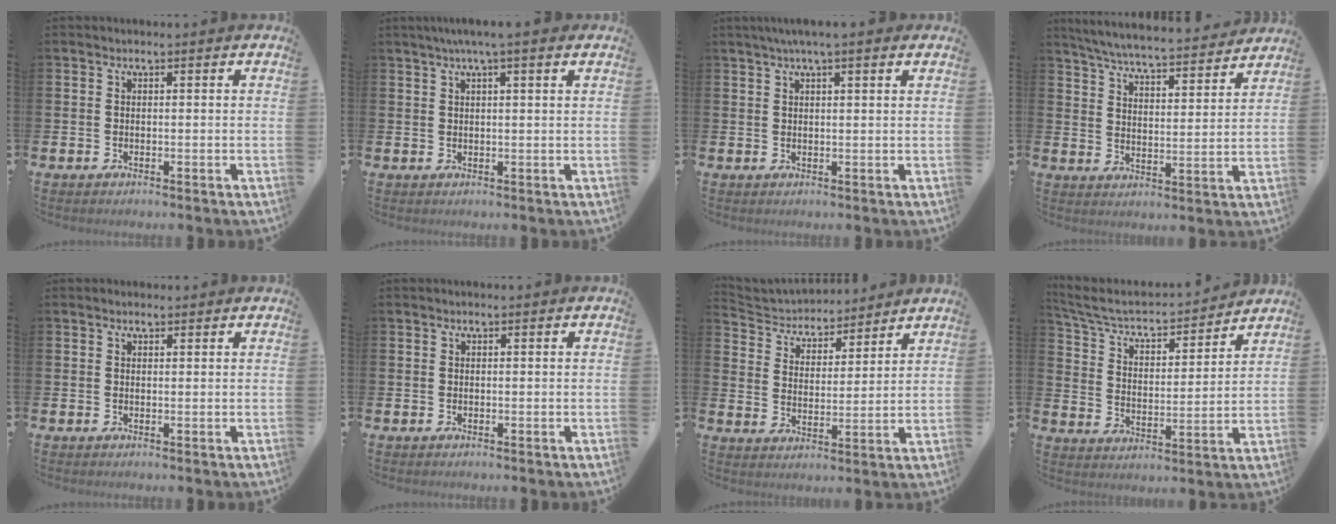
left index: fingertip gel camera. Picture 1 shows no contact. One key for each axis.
{"total": 2.9, "fx": 2.2, "fy": -0.2, "fz": 1.9, "tx": -0.039, "ty": -0.002, "tz": 0.039}
{"total": 2.9, "fx": 2.2, "fy": -0.1, "fz": 1.9, "tx": -0.040, "ty": 0.001, "tz": 0.039}
{"total": 6.2, "fx": 6.1, "fy": 0.3, "fz": 1.4, "tx": -0.056, "ty": -0.046, "tz": 0.104}
{"total": 0.8, "fx": 0.7, "fy": 0.4, "fz": 0.1, "tx": 0.005, "ty": 0.001, "tz": 0.011}
{"total": 0.0}
{"total": 4.6, "fx": 4.2, "fy": 1.7, "fz": 0.0, "tx": -0.034, "ty": -0.032, "tz": 0.069}
{"total": 5.9, "fx": 5.3, "fy": 1.9, "fz": 1.9, "tx": -0.073, "ty": -0.041, "tz": 0.085}